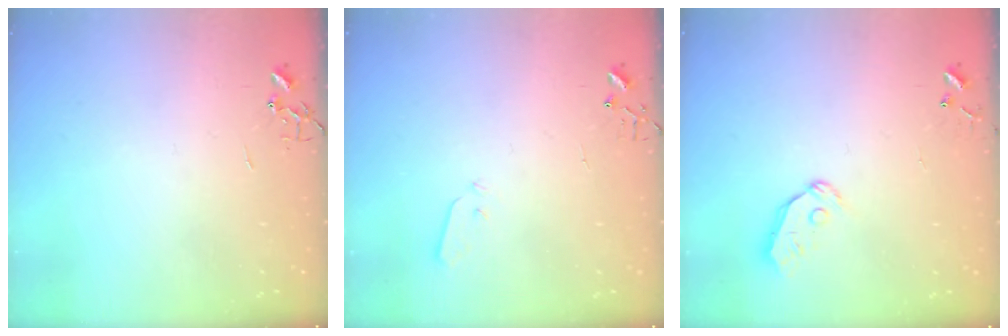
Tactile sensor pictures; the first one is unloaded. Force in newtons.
{"total": 3.0, "press": 2.9, "slide": 0.7}
{"total": 6.1, "press": 6.1, "slide": 0.6}